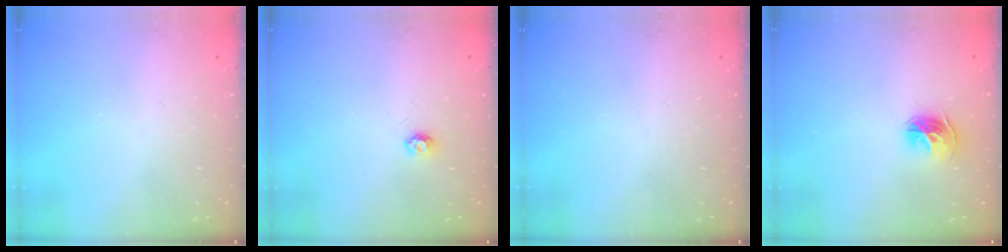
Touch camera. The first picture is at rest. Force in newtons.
{"total": 3.9, "press": 3.9, "slide": 0.5}
{"total": 0.0}
{"total": 9.2, "press": 9.1, "slide": 0.9}